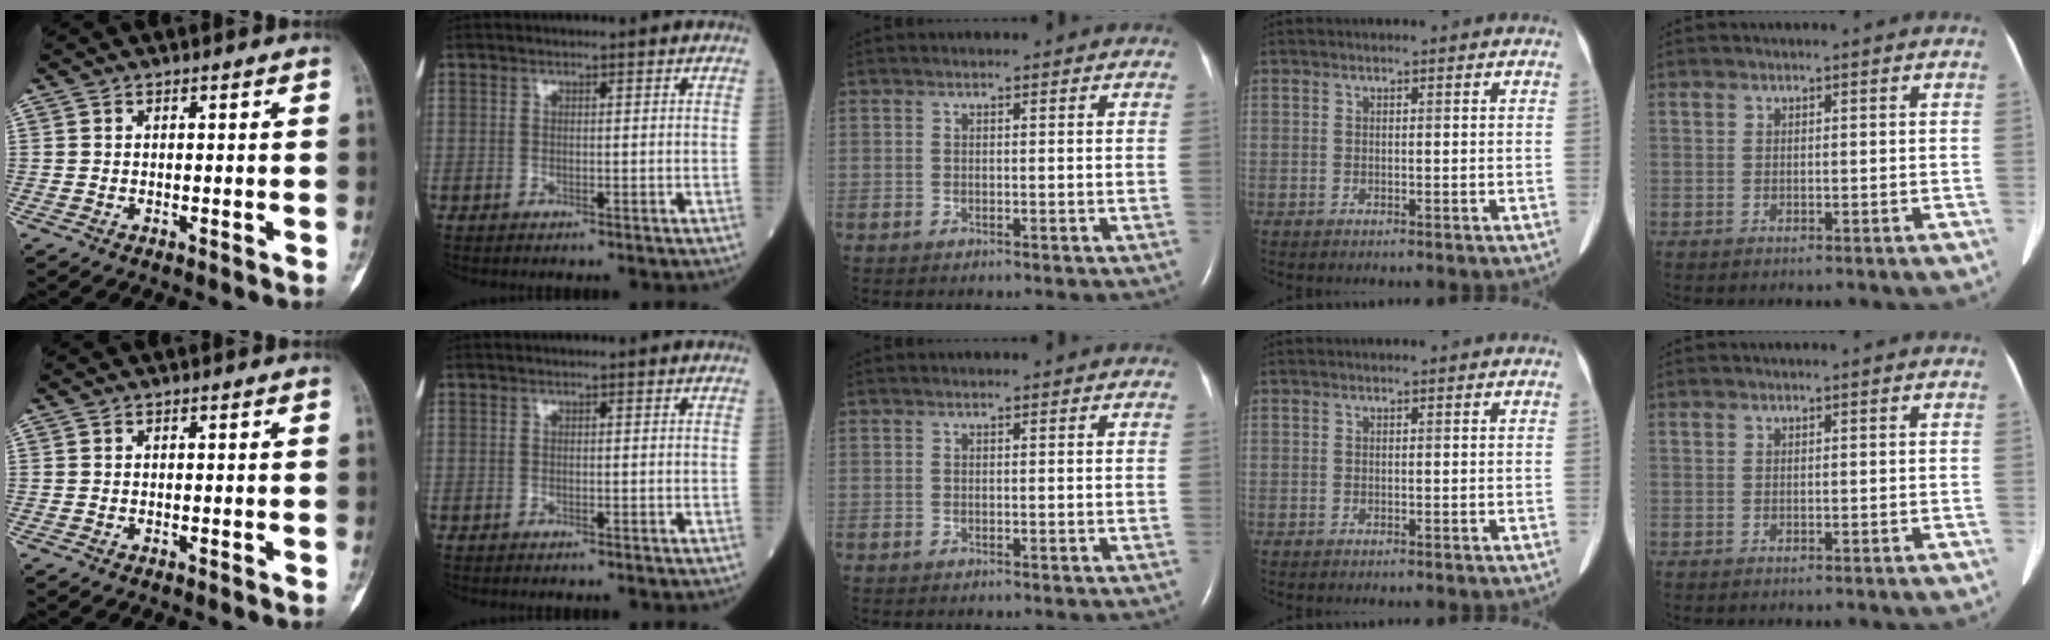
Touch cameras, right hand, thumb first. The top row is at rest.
{}